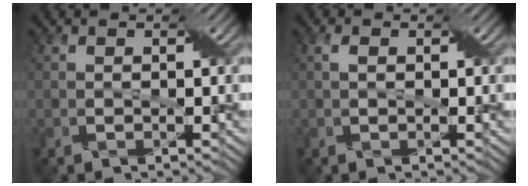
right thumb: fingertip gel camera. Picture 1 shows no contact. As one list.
[{"total": 1.1, "force": [0.3, 0.6, 0.8], "torque": [-0.017, 0.005, 0.005]}]